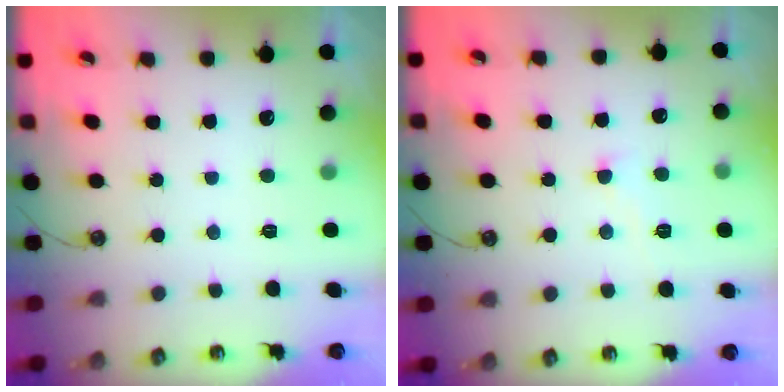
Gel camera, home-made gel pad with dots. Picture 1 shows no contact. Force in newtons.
{"total": 3.0, "press": 3.0, "slide": 0.4}